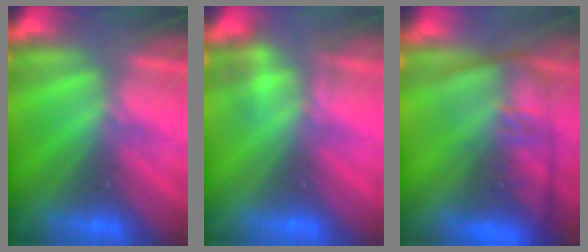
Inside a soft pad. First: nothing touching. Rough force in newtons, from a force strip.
{"total": 2.2}
{"total": 8.0}